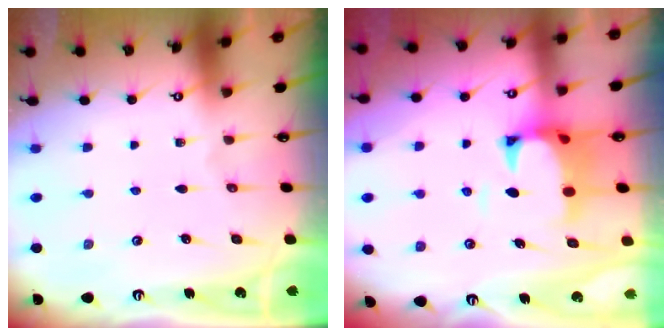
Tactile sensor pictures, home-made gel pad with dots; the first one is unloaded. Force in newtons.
{"total": 2.6, "press": 2.4, "slide": 1.1}